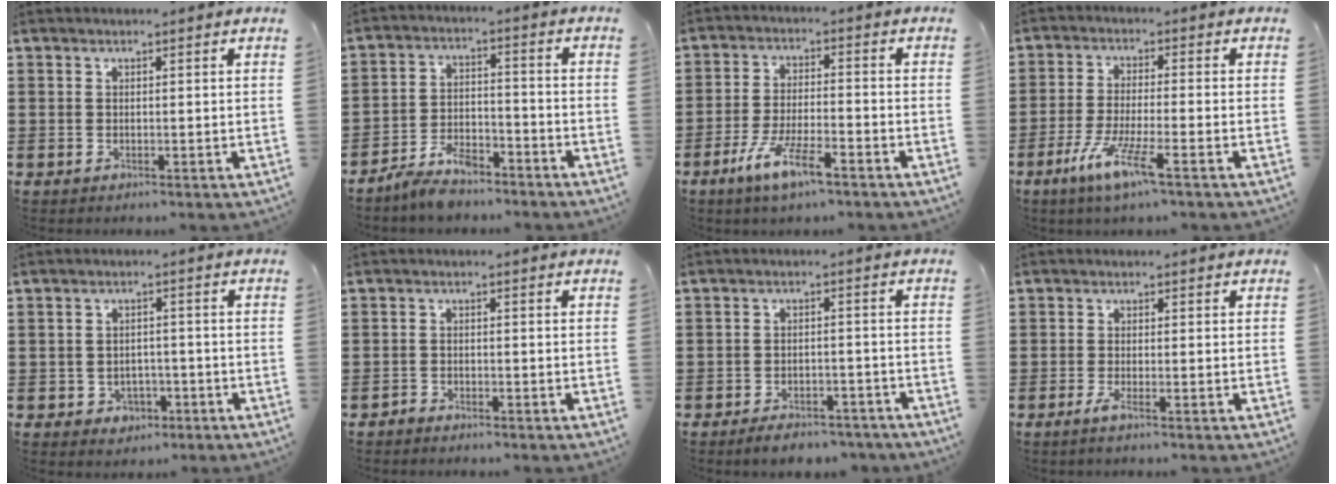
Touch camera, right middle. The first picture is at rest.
{"total": 5.6, "force": [-5.0, 1.4, 2.0], "torque": [-0.047, 0.005, -0.100]}
{"total": 7.2, "force": [-4.6, 1.6, 5.3], "torque": [-0.116, -0.005, -0.087]}
{"total": 7.0, "force": [-4.2, 0.7, 5.5], "torque": [-0.120, -0.015, -0.081]}
{"total": 2.5, "force": [-1.6, 1.8, 0.5], "torque": [-0.017, 0.004, -0.037]}
{"total": 1.8, "force": [-1.8, 0.4, -0.1], "torque": [-0.003, 0.004, -0.040]}
{"total": 3.6, "force": [-3.4, 0.8, 0.6], "torque": [-0.013, 0.009, -0.070]}
{"total": 1.8, "force": [-0.8, 0.0, 1.6], "torque": [-0.035, -0.008, -0.017]}